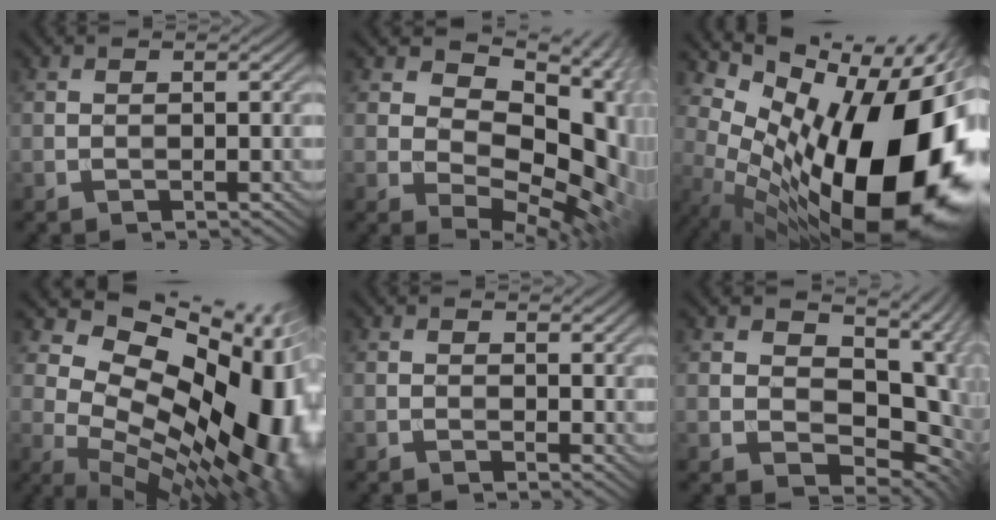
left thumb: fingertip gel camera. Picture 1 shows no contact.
{"total": 14.7, "force": [3.0, 9.4, 10.8], "torque": [-0.142, -0.007, 0.054]}
{"total": 19.8, "force": [-0.9, 10.4, 16.8], "torque": [-0.258, -0.033, 0.005]}
{"total": 18.6, "force": [2.5, 11.4, 14.5], "torque": [-0.191, -0.010, 0.070]}
{"total": 1.9, "force": [1.2, 1.1, 1.0], "torque": [-0.014, -0.004, 0.022]}
{"total": 14.8, "force": [1.4, 9.5, 11.2], "torque": [-0.147, -0.016, 0.040]}